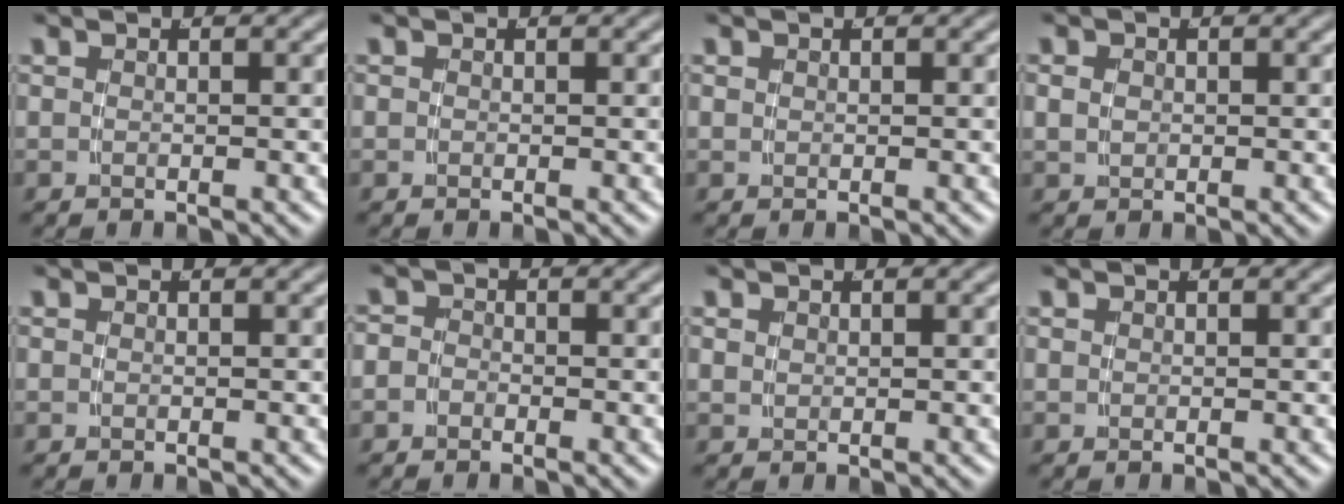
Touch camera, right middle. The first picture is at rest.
{"total": 0.0}
{"total": 0.0}
{"total": 0.9, "force": [0.2, 0.7, 0.6], "torque": [-0.013, -0.007, 0.011]}
{"total": 0.0}
{"total": 1.7, "force": [-1.0, 1.4, 0.1], "torque": [-0.006, -0.007, -0.020]}
{"total": 0.5, "force": [0.5, 0.0, 0.2], "torque": [0.000, -0.003, 0.018]}
{"total": 0.0}